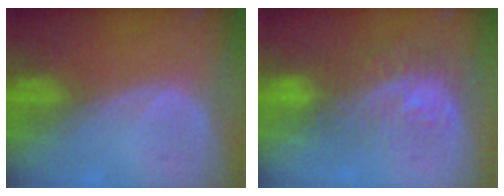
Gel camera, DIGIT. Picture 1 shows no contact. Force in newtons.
{"total": 9.7, "press": 8.1, "slide": 5.3}